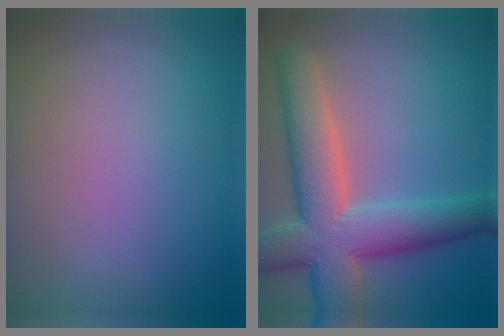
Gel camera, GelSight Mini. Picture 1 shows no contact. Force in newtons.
{"total": 9.9, "press": 9.9, "slide": 0.6}